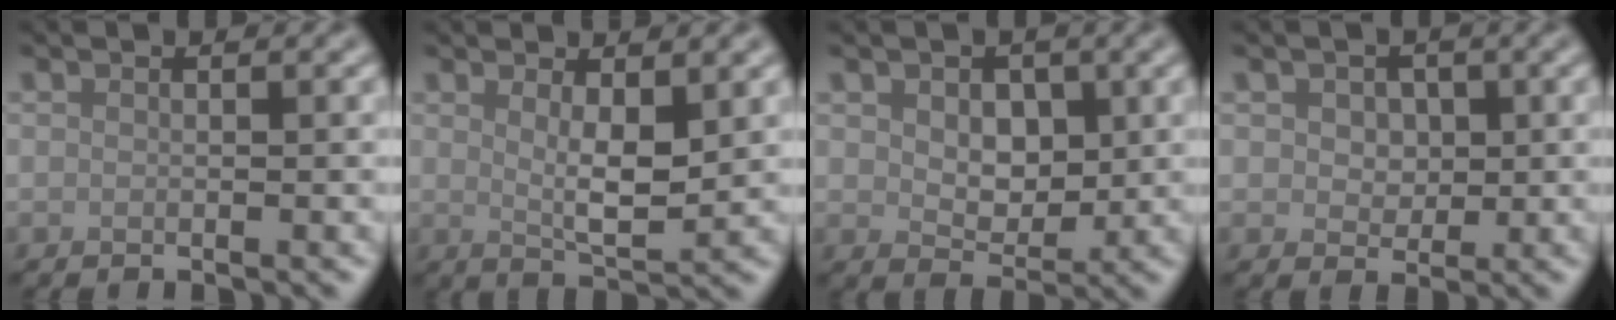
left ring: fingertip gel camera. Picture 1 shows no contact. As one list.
[{"total": 3.3, "force": [1.1, 1.0, 3.0], "torque": [-0.054, -0.011, 0.023]}, {"total": 3.5, "force": [0.8, 2.5, 2.3], "torque": [-0.045, -0.008, 0.011]}, {"total": 2.4, "force": [0.6, 1.9, 1.3], "torque": [-0.025, 0.000, 0.000]}]